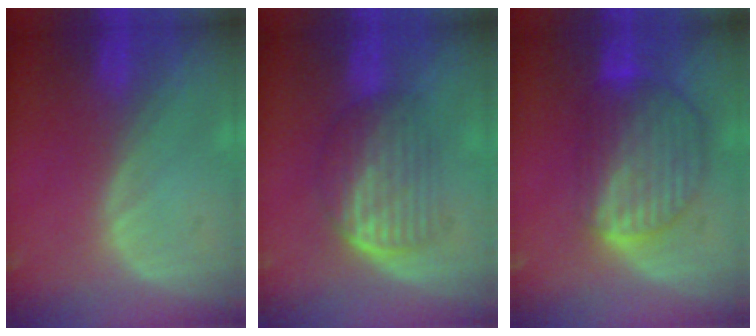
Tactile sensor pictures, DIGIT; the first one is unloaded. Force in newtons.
{"total": 7.1, "press": 6.0, "slide": 3.8}
{"total": 8.7, "press": 7.7, "slide": 4.1}